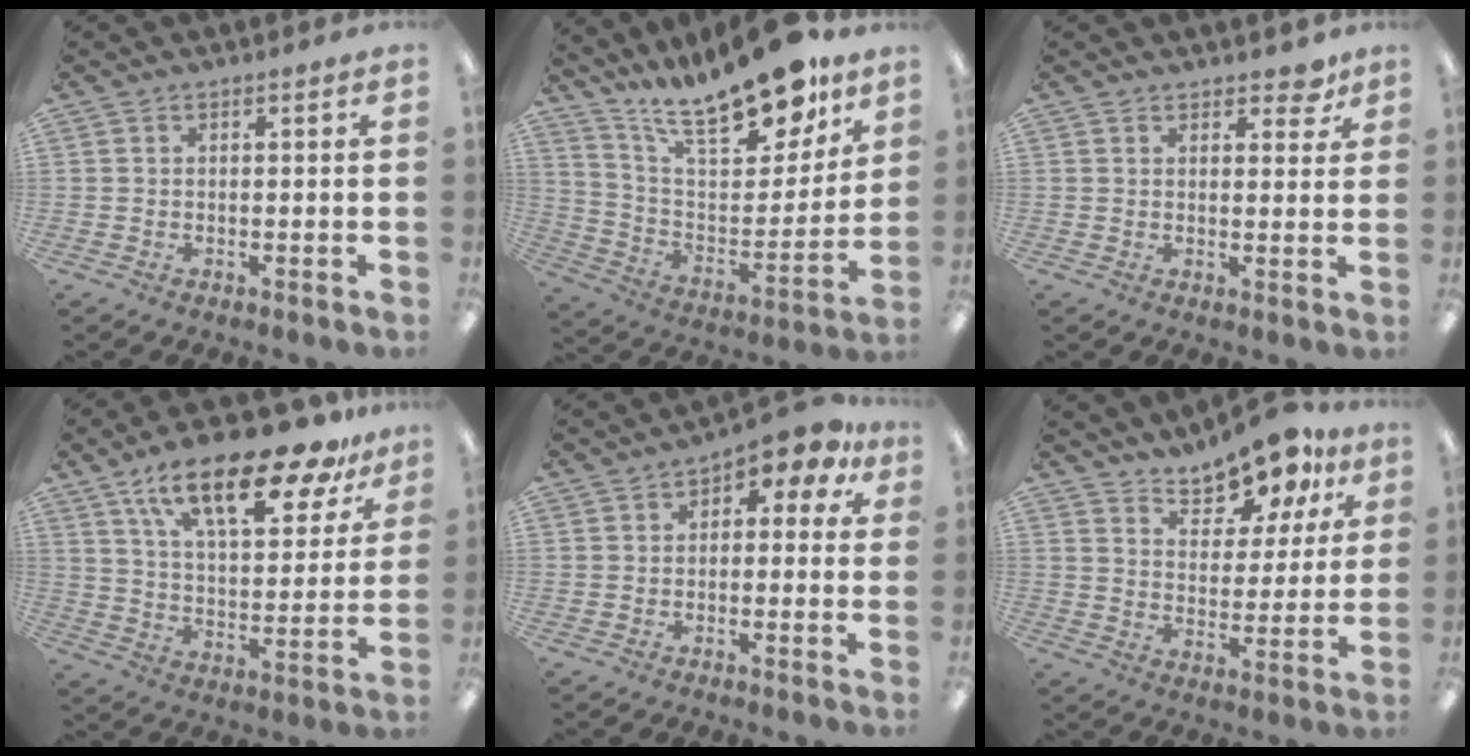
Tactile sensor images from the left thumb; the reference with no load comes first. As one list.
[{"total": 22.3, "force": [17.6, 7.0, 11.8], "torque": [-0.197, -0.113, 0.303]}, {"total": 4.2, "force": [3.3, 2.0, 1.8], "torque": [-0.009, -0.016, 0.055]}, {"total": 22.3, "force": [15.4, 7.8, 14.1], "torque": [-0.223, -0.085, 0.255]}, {"total": 5.9, "force": [2.8, 2.8, 4.4], "torque": [-0.059, -0.015, 0.040]}, {"total": 12.1, "force": [10.6, 4.2, 3.9], "torque": [-0.060, -0.079, 0.196]}]